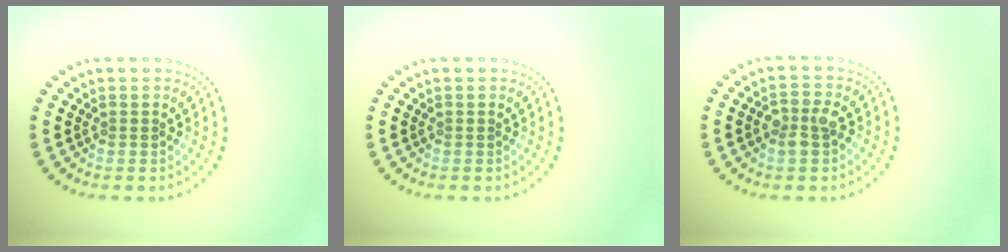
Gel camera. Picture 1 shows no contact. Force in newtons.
{"total": 0.0}
{"total": 2.5, "press": 2.5, "slide": 0.4}